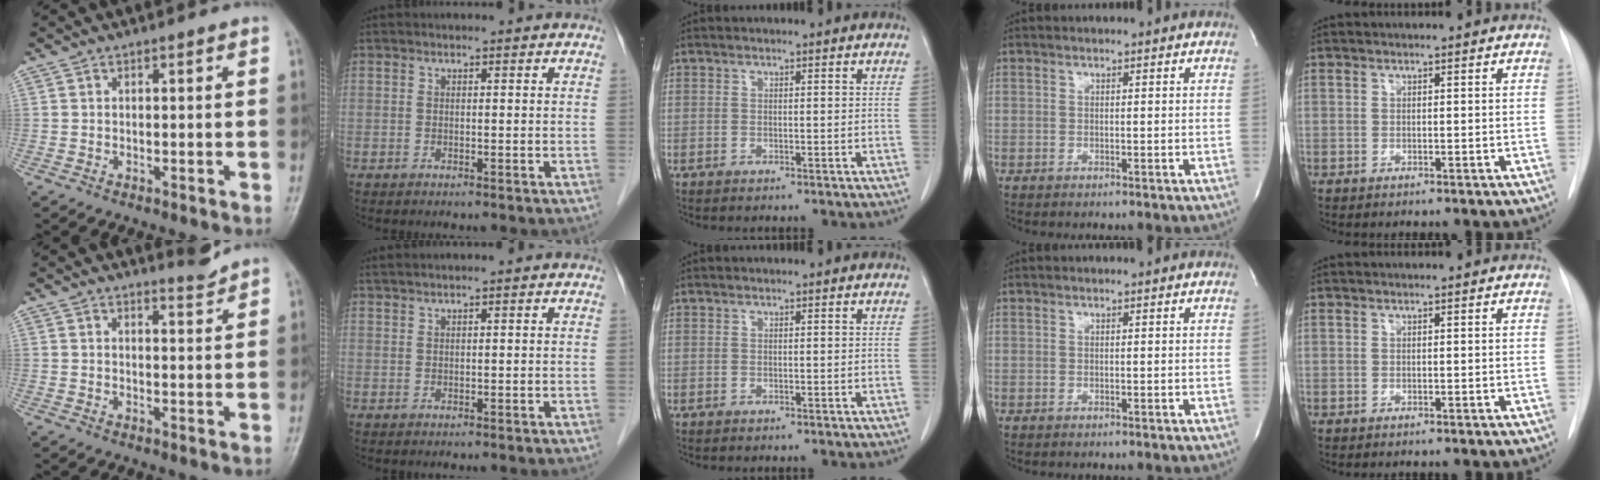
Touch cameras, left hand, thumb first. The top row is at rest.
{"thumb": {"total": 2.7, "force": [2.7, -0.1, 0.4], "torque": [-0.001, -0.031, 0.044]}, "index": {"total": 1.6, "force": [1.3, -0.2, 1.0], "torque": [-0.023, 0.017, 0.030]}}